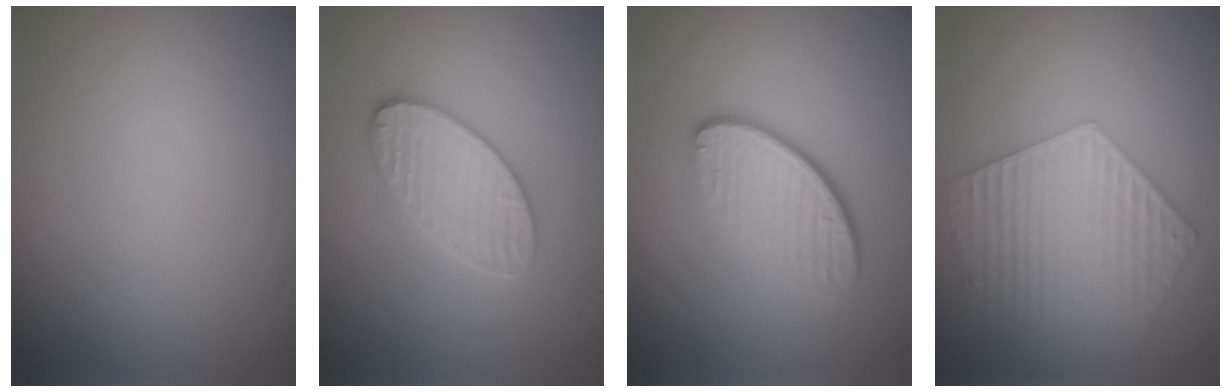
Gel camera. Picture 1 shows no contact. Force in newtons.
{"total": 4.4, "press": 4.3, "slide": 0.5}
{"total": 4.6, "press": 3.2, "slide": 3.3}
{"total": 6.2, "press": 4.5, "slide": 4.2}